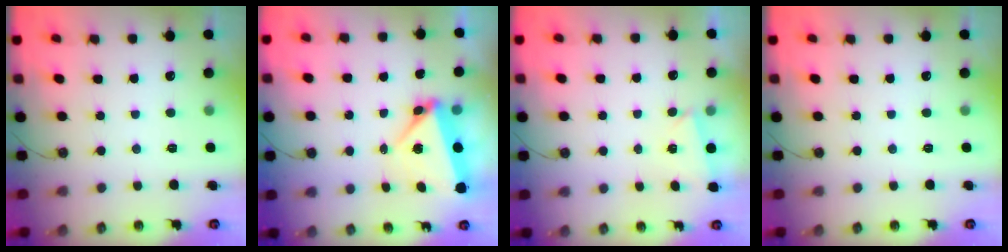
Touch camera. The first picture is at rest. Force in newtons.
{"total": 5.2, "press": 5.0, "slide": 1.4}
{"total": 1.0, "press": 0.9, "slide": 0.4}
{"total": 0.0}